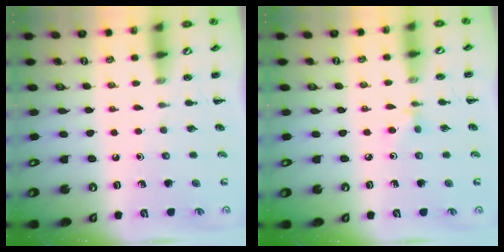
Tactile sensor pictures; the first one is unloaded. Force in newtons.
{"total": 3.3, "press": 3.1, "slide": 1.1}